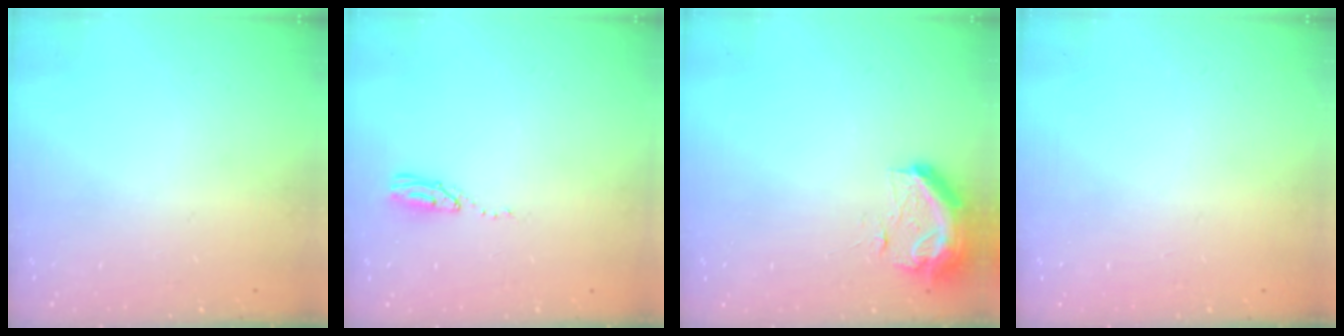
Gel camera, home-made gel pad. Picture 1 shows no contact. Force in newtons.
{"total": 3.8, "press": 3.8, "slide": 0.3}
{"total": 9.9, "press": 9.7, "slide": 1.8}
{"total": 0.0}